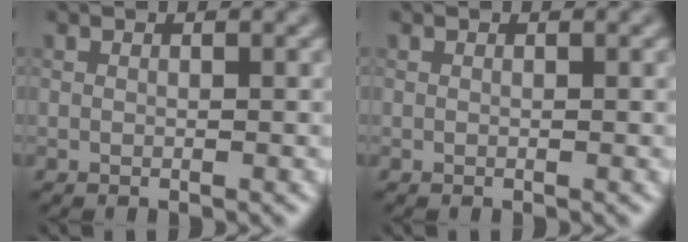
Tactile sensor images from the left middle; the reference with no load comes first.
{"total": 0.0}